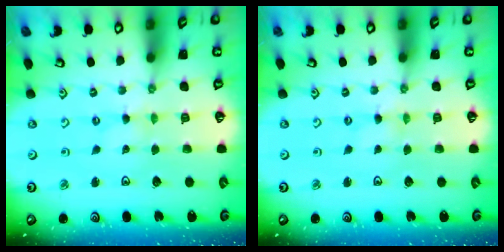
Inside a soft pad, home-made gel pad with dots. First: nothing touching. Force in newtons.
{"total": 0.0}